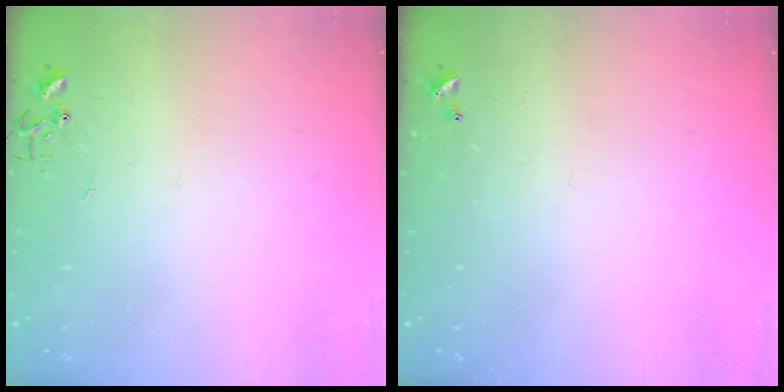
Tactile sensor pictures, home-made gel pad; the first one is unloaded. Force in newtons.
{"total": 0.0}